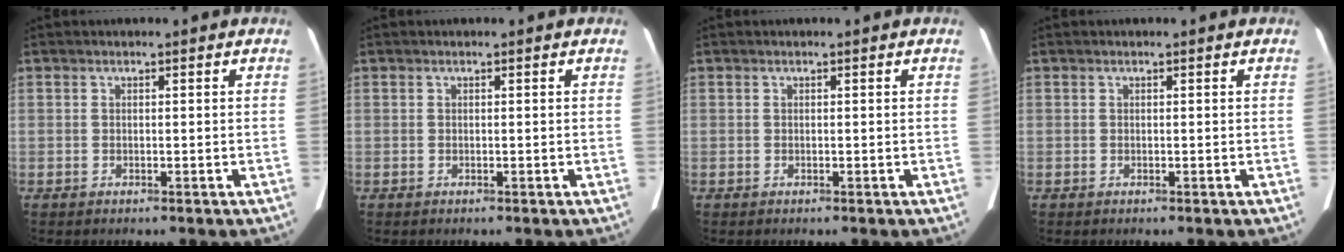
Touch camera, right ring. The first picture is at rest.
{"total": 0.0}
{"total": 0.0}
{"total": 0.0}